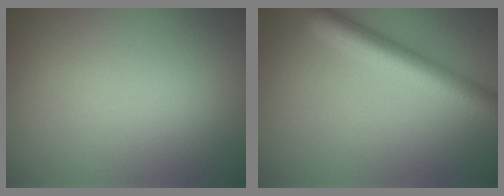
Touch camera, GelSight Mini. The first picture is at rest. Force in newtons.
{"total": 5.5, "press": 5.5, "slide": 0.2}